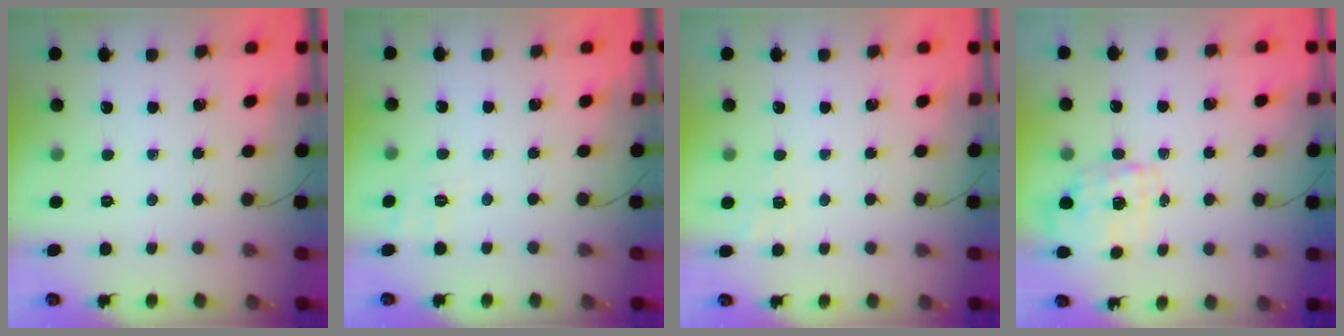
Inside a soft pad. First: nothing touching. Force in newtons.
{"total": 2.5, "press": 1.3, "slide": 2.2}
{"total": 5.7, "press": 5.5, "slide": 1.4}
{"total": 1.7, "press": 1.6, "slide": 0.5}